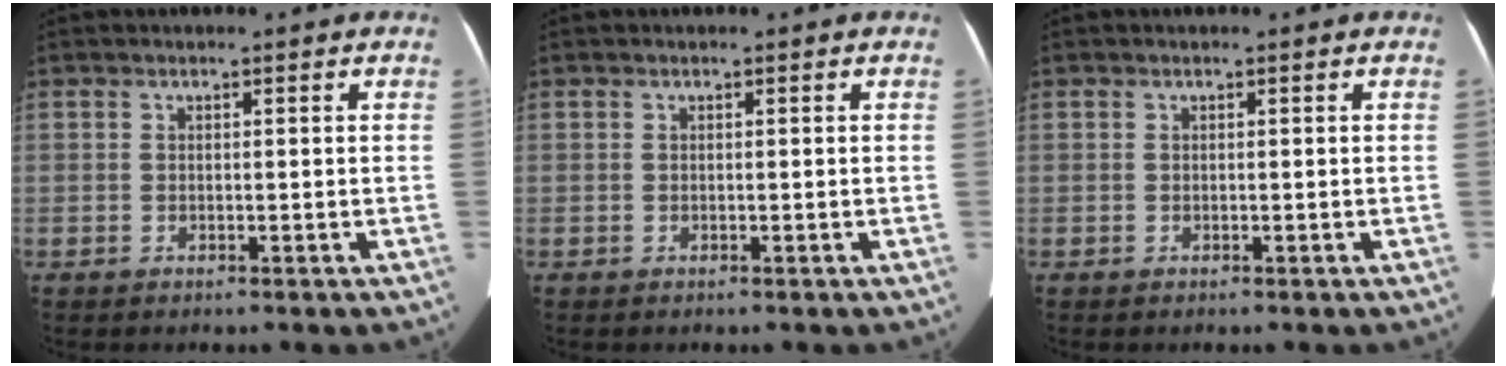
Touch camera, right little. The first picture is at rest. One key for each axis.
{"total": 0.0}
{"total": 0.0}